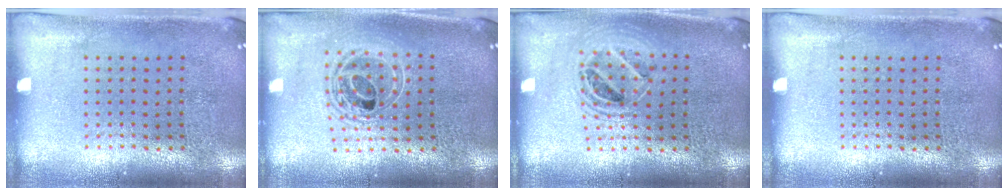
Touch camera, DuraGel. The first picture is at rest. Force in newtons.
{"total": 1.7, "press": 1.4, "slide": 0.9}
{"total": 1.5, "press": 1.4, "slide": 0.7}
{"total": 0.0}